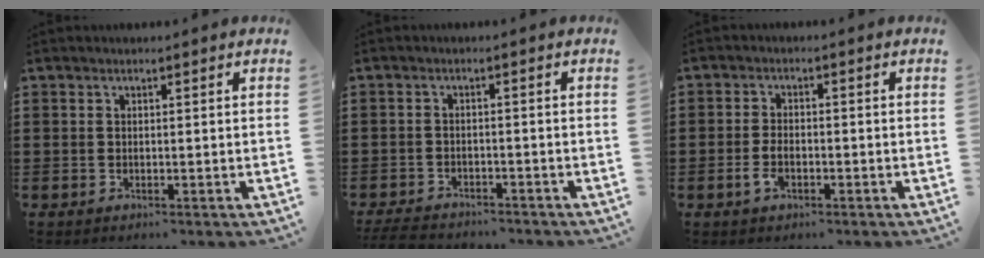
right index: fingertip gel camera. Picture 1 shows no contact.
{"total": 3.6, "force": [-3.5, 0.6, 0.8], "torque": [-0.029, -0.005, -0.077]}
{"total": 3.0, "force": [-1.2, 1.5, 2.2], "torque": [-0.055, -0.005, -0.025]}